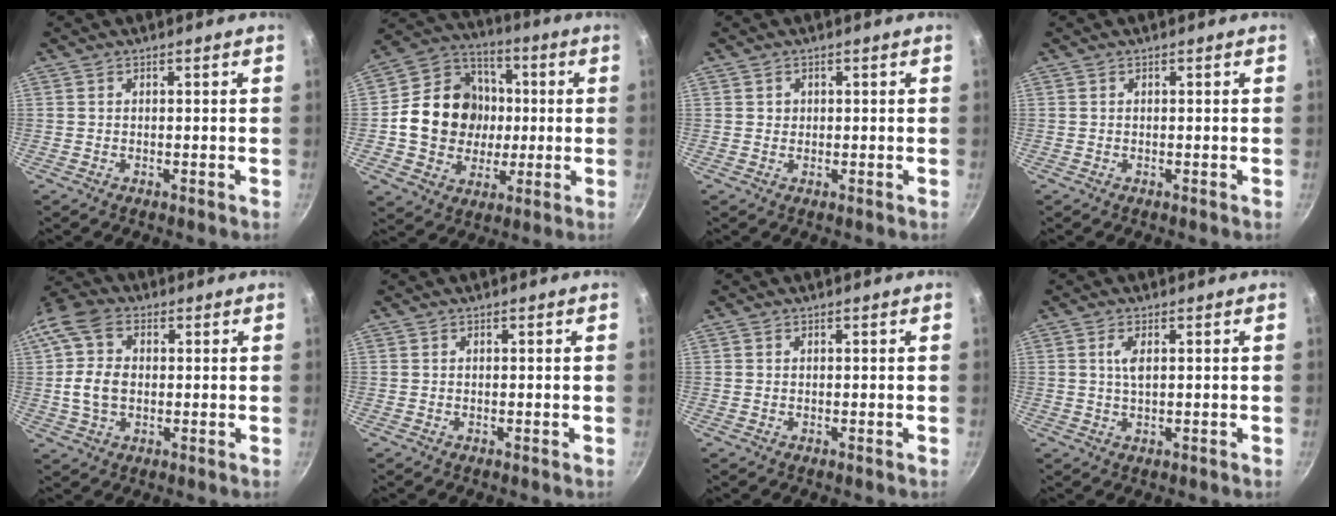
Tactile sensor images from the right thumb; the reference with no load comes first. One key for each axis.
{"total": 17.5, "fx": 0.0, "fy": 15.5, "fz": 8.3, "tx": -0.110, "ty": 0.028, "tz": -0.001}
{"total": 1.0, "fx": 0.3, "fy": 0.9, "fz": 0.2, "tx": 0.005, "ty": 0.002, "tz": 0.003}
{"total": 0.0}
{"total": 11.1, "fx": 0.9, "fy": 8.0, "fz": 7.7, "tx": -0.147, "ty": 0.012, "tz": 0.005}
{"total": 0.0}
{"total": 0.0}
{"total": 2.8, "fx": 0.6, "fy": 1.1, "fz": 2.5, "tx": -0.048, "ty": -0.001, "tz": 0.013}